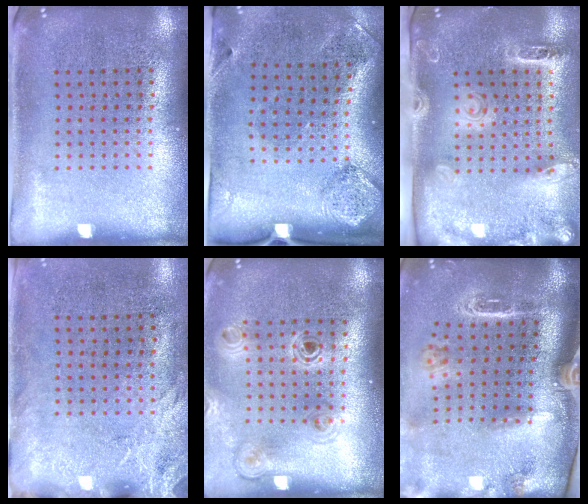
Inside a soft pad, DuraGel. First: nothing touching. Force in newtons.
{"total": 1.9, "press": 1.1, "slide": 1.6}
{"total": 2.7, "press": 2.0, "slide": 1.8}
{"total": 2.6, "press": 2.0, "slide": 1.6}
{"total": 1.1, "press": 1.1, "slide": 0.2}
{"total": 3.0, "press": 2.1, "slide": 2.1}